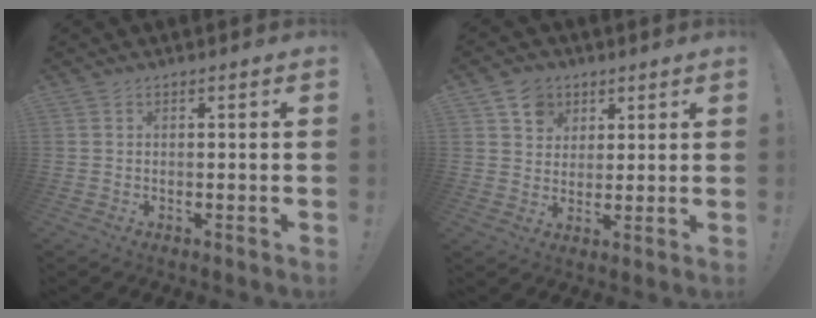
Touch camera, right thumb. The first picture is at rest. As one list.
[{"total": 7.8, "force": [3.8, 6.5, 2.0], "torque": [-0.032, -0.018, 0.075]}]